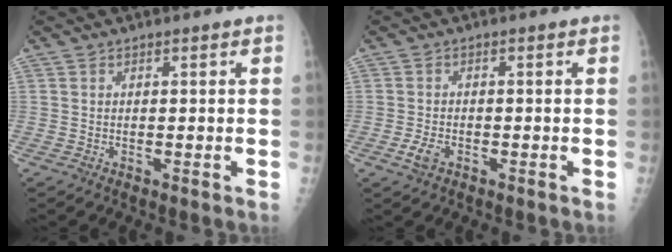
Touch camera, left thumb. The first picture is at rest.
{"total": 2.8, "force": [-1.5, 1.7, 1.6], "torque": [-0.032, 0.001, -0.026]}